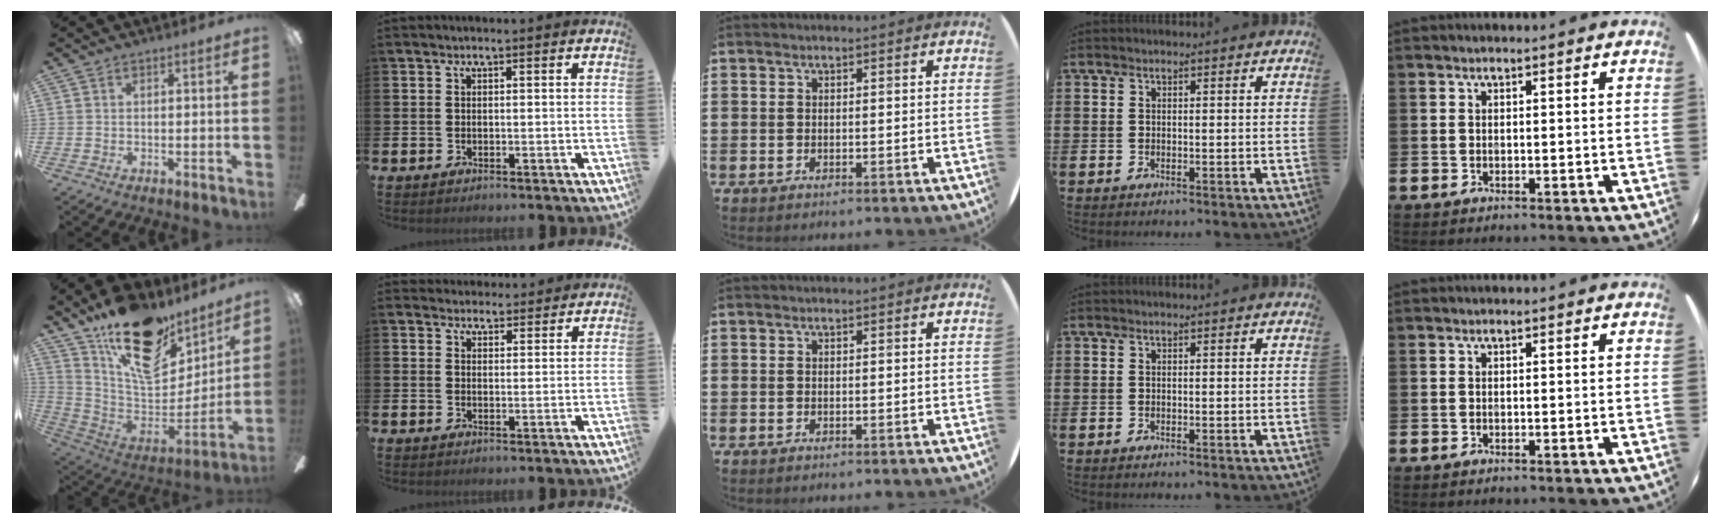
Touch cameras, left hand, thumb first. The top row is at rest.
{"thumb": {"total": 22.8, "force": [14.6, 11.6, 13.0], "torque": [-0.205, -0.094, 0.262]}, "index": {"total": 3.0, "force": [2.9, 0.9, -0.4], "torque": [0.007, -0.017, 0.052]}}